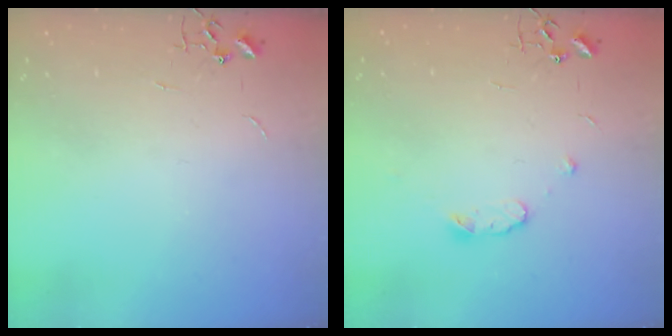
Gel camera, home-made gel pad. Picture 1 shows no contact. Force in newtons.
{"total": 6.1, "press": 6.1, "slide": 0.8}